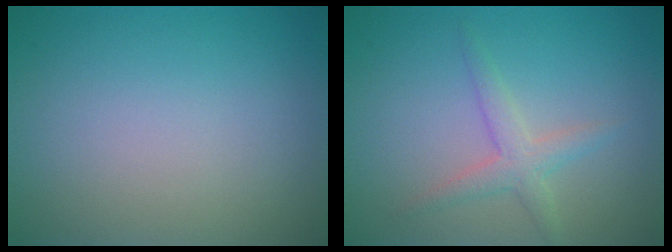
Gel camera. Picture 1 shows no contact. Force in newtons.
{"total": 2.2, "press": 2.2, "slide": 0.1}